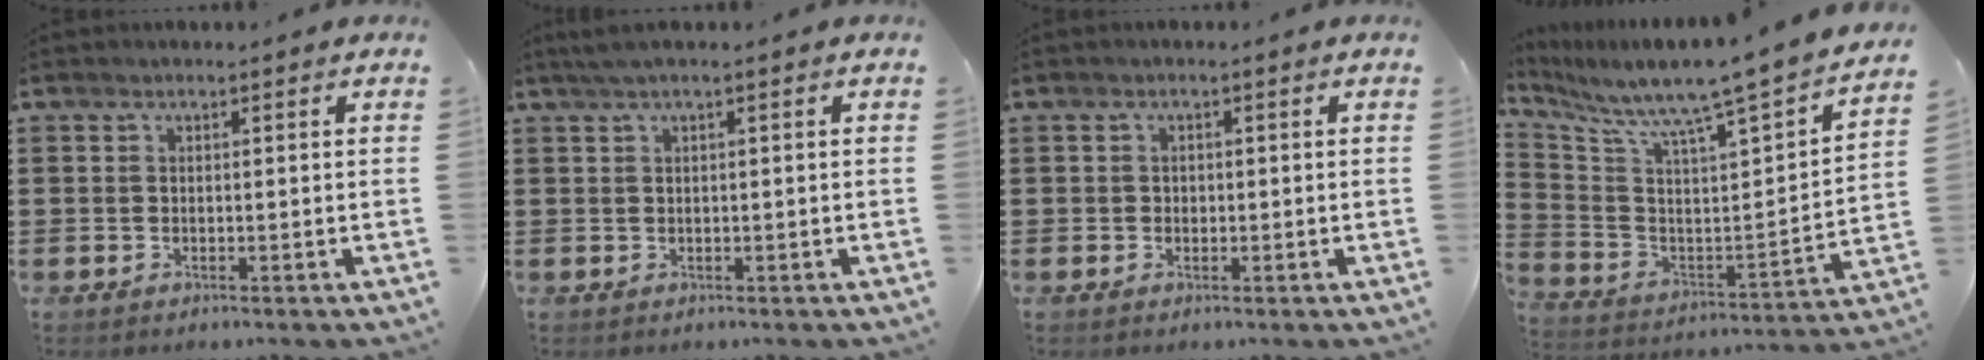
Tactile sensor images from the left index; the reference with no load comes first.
{"total": 1.3, "force": [0.4, 0.0, 1.3], "torque": [-0.021, -0.001, 0.008]}
{"total": 0.7, "force": [0.1, 0.6, 0.2], "torque": [-0.005, 0.005, 0.002]}
{"total": 7.5, "force": [6.9, -1.2, 2.7], "torque": [-0.080, -0.081, 0.101]}